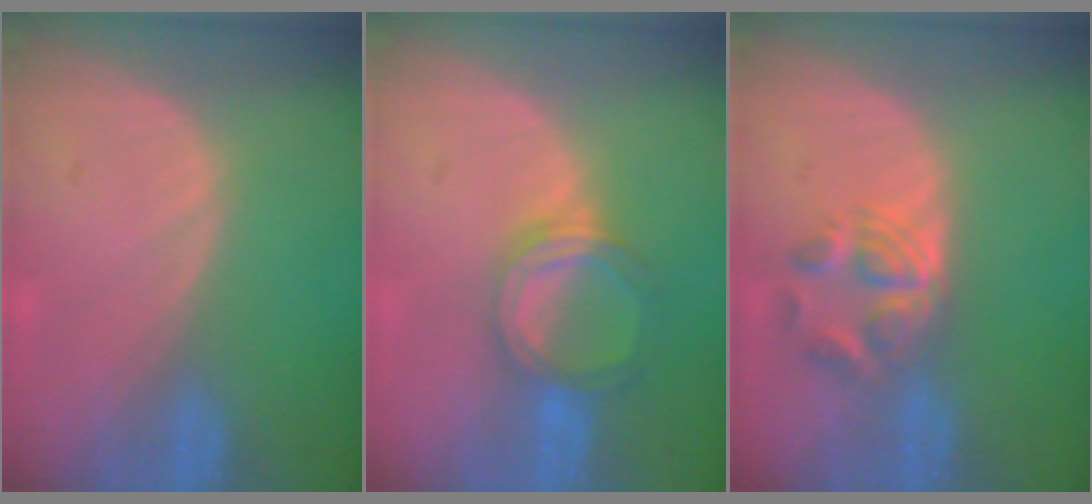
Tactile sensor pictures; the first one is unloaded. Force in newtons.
{"total": 5.3, "press": 5.2, "slide": 0.5}
{"total": 5.9, "press": 4.8, "slide": 3.4}